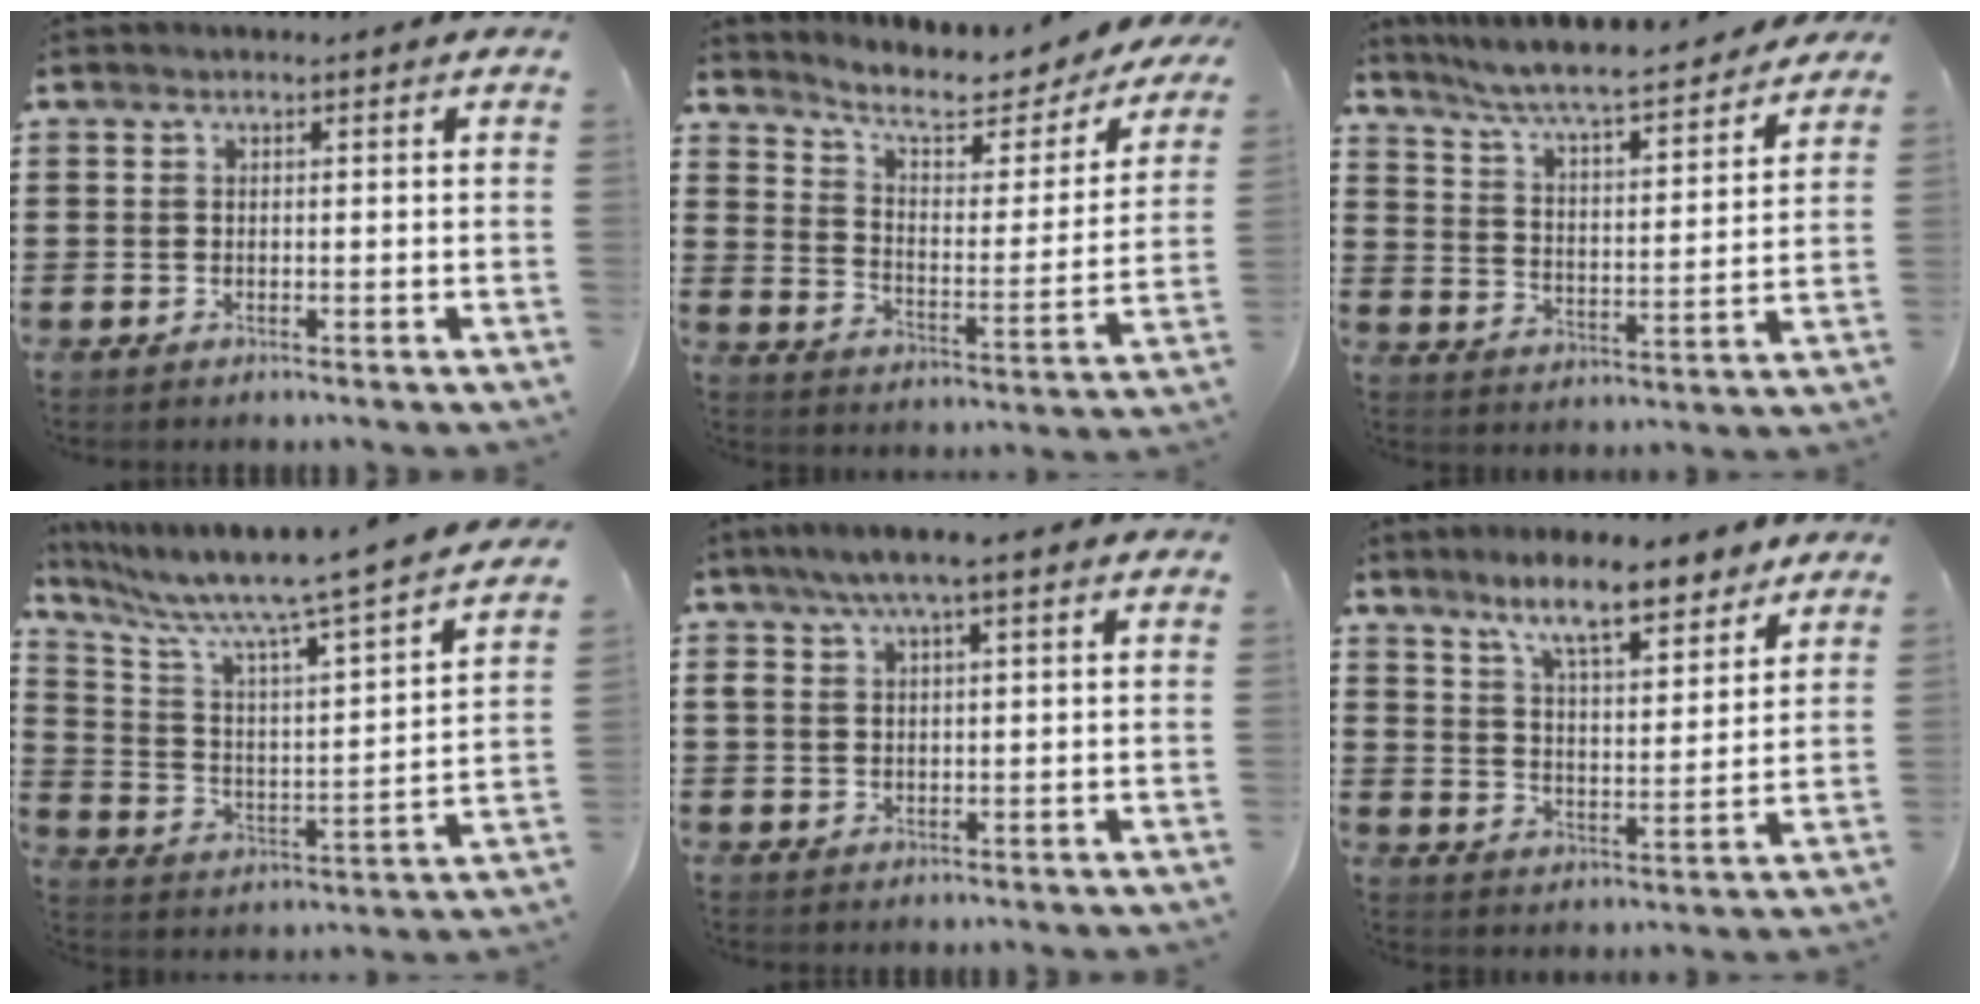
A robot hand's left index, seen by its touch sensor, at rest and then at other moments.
{"total": 6.8, "force": [5.5, 1.9, 3.6], "torque": [-0.079, -0.039, 0.086]}
{"total": 5.8, "force": [5.3, -0.1, 2.4], "torque": [-0.071, -0.041, 0.083]}
{"total": 8.3, "force": [6.9, -0.2, 4.7], "torque": [-0.123, -0.064, 0.104]}
{"total": 4.2, "force": [1.9, 1.2, 3.5], "torque": [-0.071, 0.008, 0.031]}
{"total": 9.2, "force": [7.6, 1.4, 4.9], "torque": [-0.100, -0.028, 0.135]}